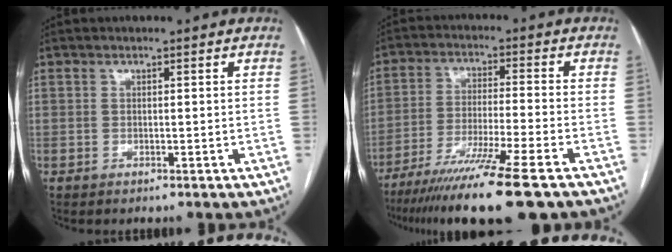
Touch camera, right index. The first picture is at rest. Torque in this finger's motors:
{"motor_torque": [0.84, -0.83, 0.81, 0.21]}